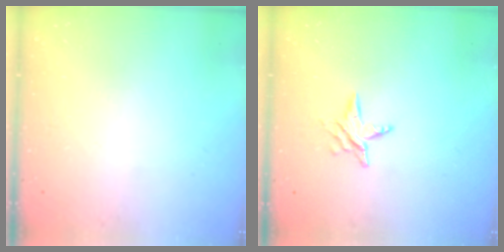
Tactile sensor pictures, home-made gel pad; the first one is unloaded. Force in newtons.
{"total": 5.0, "press": 5.0, "slide": 0.5}